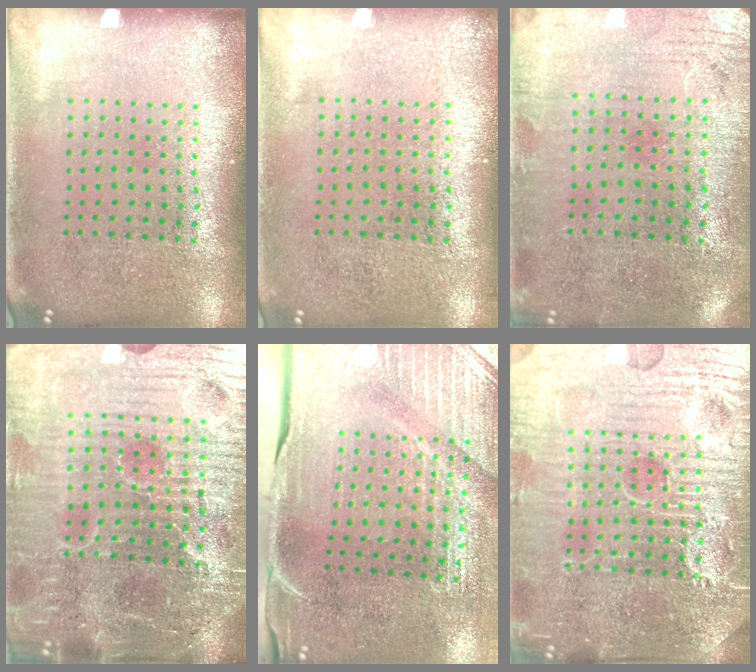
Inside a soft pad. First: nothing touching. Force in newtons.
{"total": 0.0}
{"total": 0.5, "press": 0.2, "slide": 0.5}
{"total": 7.4, "press": 6.6, "slide": 3.4}
{"total": 4.5, "press": 3.9, "slide": 2.3}
{"total": 7.2, "press": 7.2, "slide": 0.7}